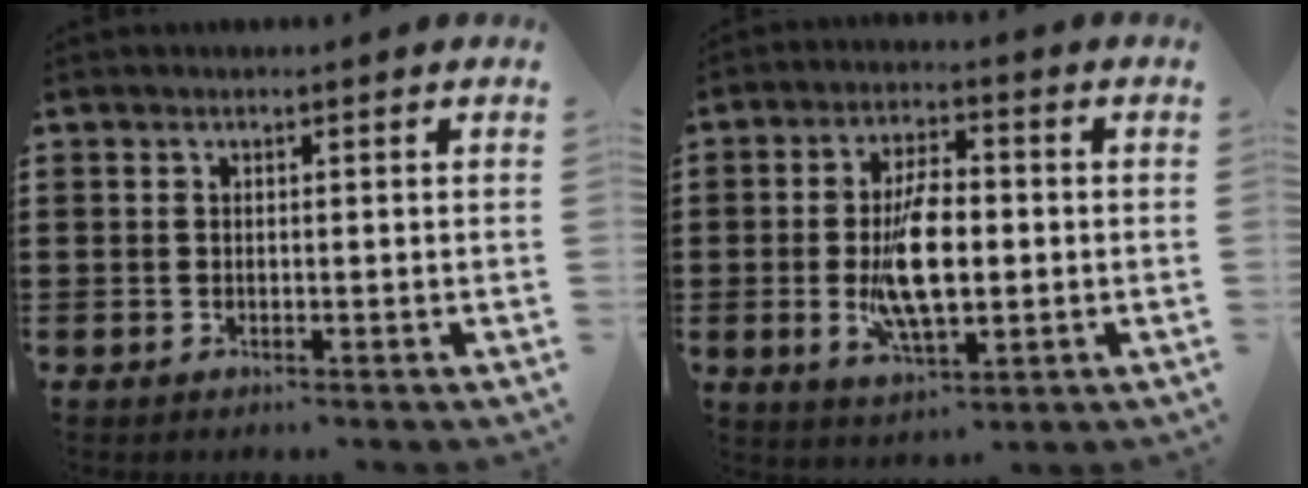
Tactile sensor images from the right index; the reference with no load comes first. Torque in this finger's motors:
{"motor_torque": [2.14, 0.00, 1.05, 0.21]}